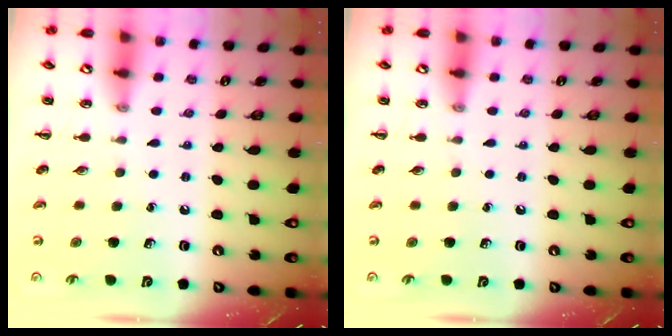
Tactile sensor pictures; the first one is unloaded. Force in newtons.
{"total": 0.0}